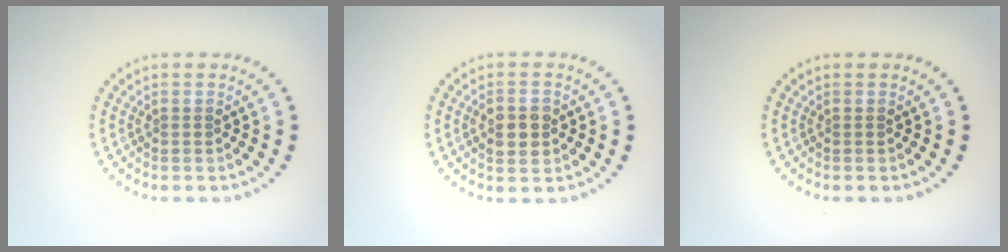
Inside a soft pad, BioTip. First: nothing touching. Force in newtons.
{"total": 3.0, "press": 3.0, "slide": 0.2}
{"total": 0.0}